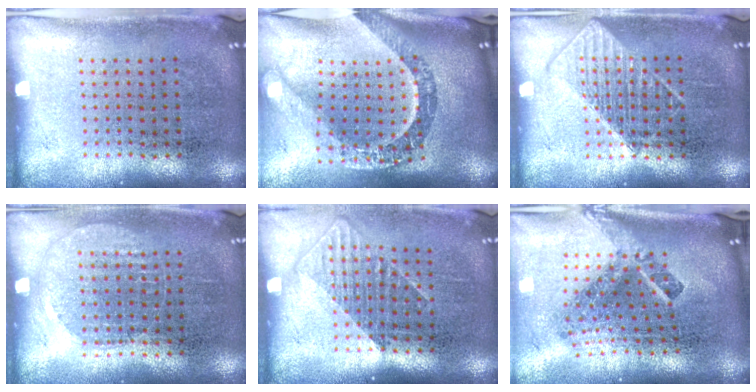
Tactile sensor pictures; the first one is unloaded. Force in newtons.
{"total": 3.4, "press": 2.5, "slide": 2.4}
{"total": 2.2, "press": 2.1, "slide": 0.4}
{"total": 0.9, "press": 0.9, "slide": 0.3}
{"total": 1.3, "press": 0.9, "slide": 0.9}
{"total": 2.9, "press": 1.7, "slide": 2.3}